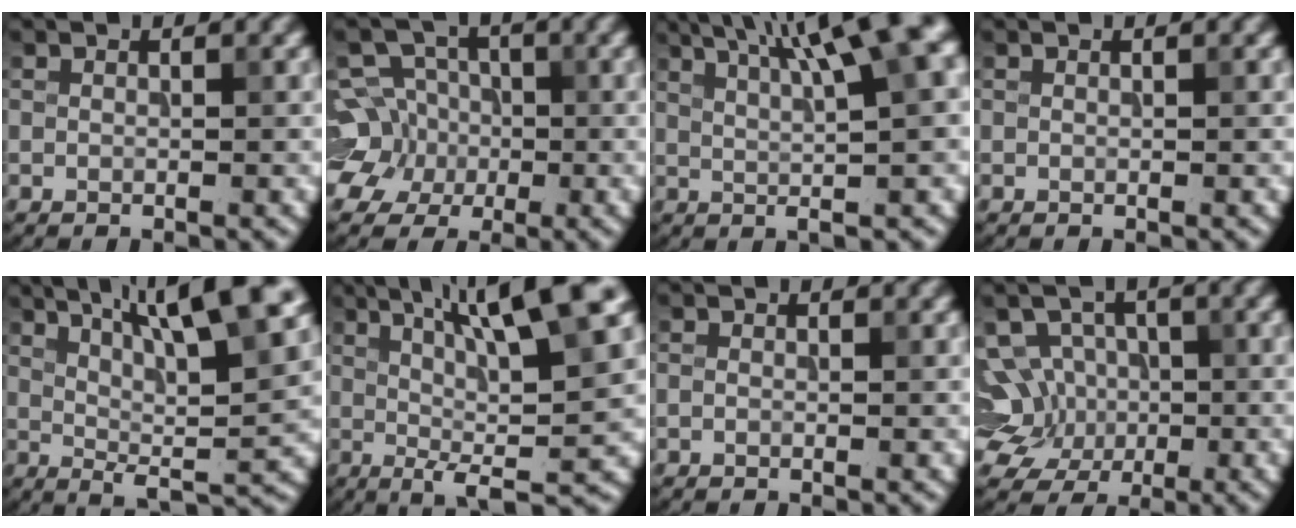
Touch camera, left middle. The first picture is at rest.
{"total": 9.1, "force": [-1.1, 8.1, 3.8], "torque": [-0.073, 0.023, -0.058]}
{"total": 11.6, "force": [4.5, 2.8, 10.3], "torque": [-0.096, 0.036, 0.052]}
{"total": 0.0}
{"total": 11.8, "force": [5.5, 2.5, 10.1], "torque": [-0.137, 0.012, 0.086]}
{"total": 11.8, "force": [2.7, 2.3, 11.3], "torque": [-0.150, 0.013, 0.041]}
{"total": 0.0}
{"total": 7.3, "force": [0.6, 6.3, 3.7], "torque": [-0.053, 0.034, -0.021]}